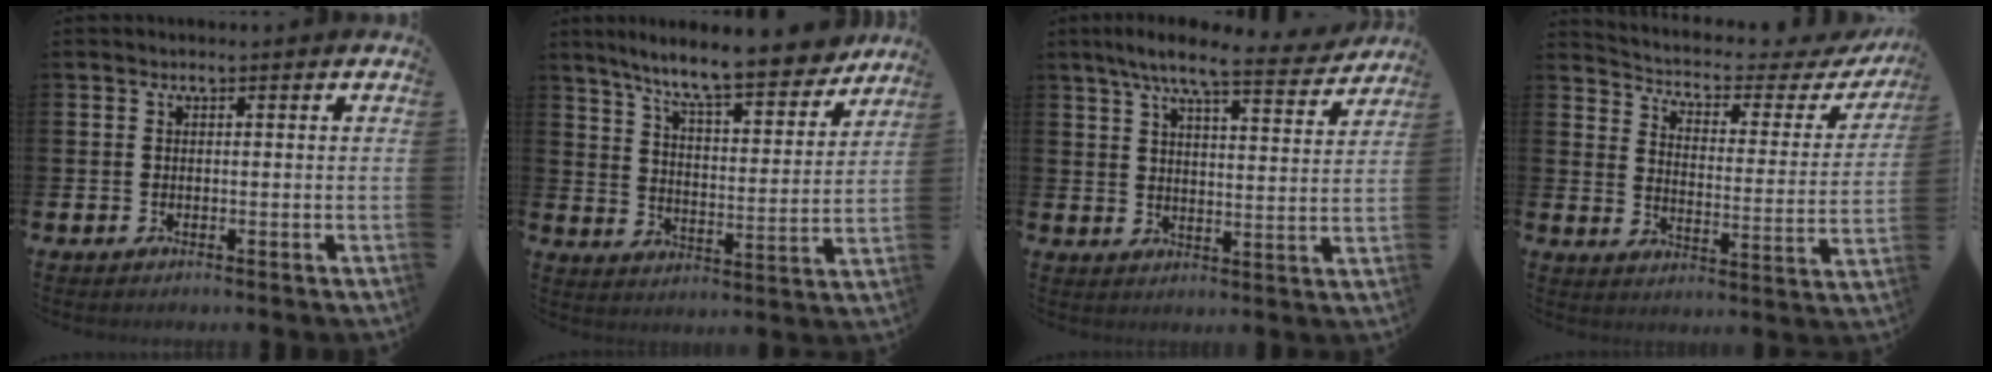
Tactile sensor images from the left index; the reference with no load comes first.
{"total": 10.4, "force": [9.4, 1.0, 4.2], "torque": [-0.104, -0.059, 0.162]}
{"total": 8.3, "force": [7.2, 0.9, 4.0], "torque": [-0.088, -0.033, 0.124]}
{"total": 4.2, "force": [3.5, 1.6, 1.7], "torque": [-0.061, -0.026, 0.049]}